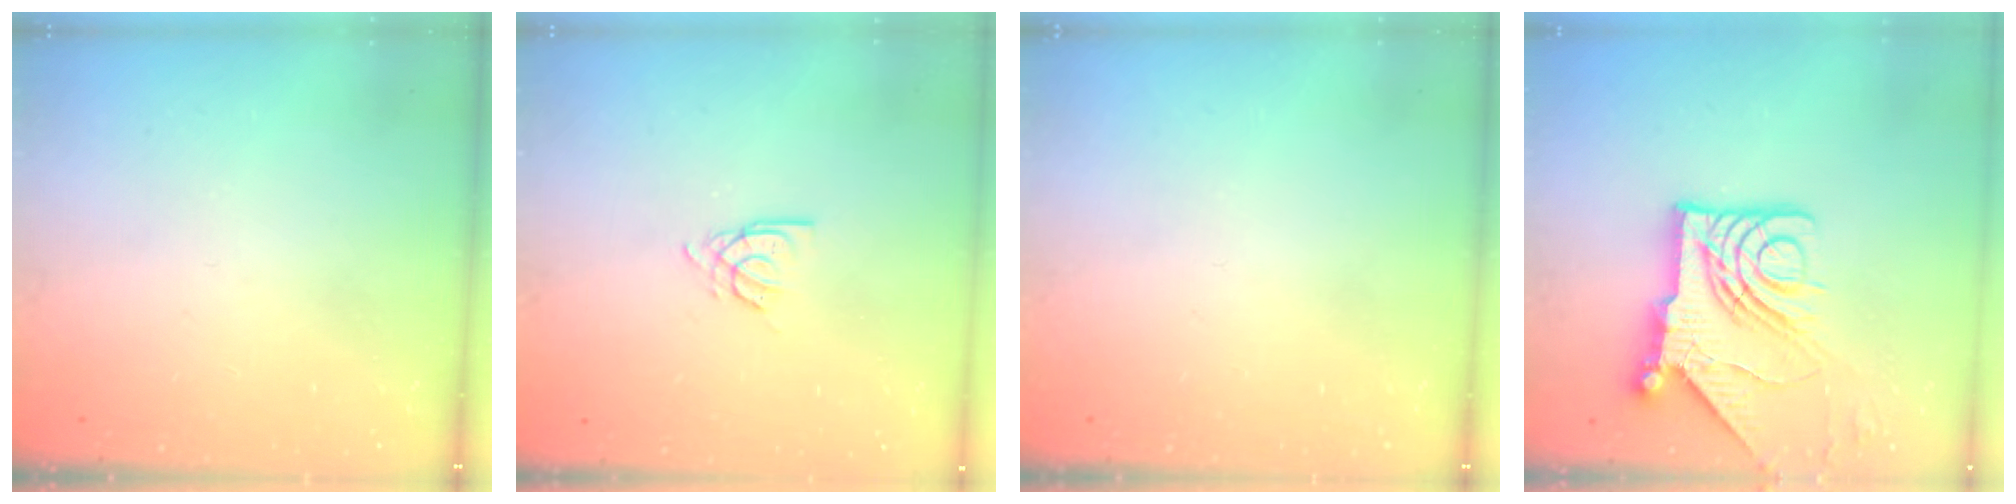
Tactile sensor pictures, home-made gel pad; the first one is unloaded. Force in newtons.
{"total": 4.0, "press": 4.0, "slide": 0.1}
{"total": 0.0}
{"total": 13.8, "press": 13.7, "slide": 1.8}